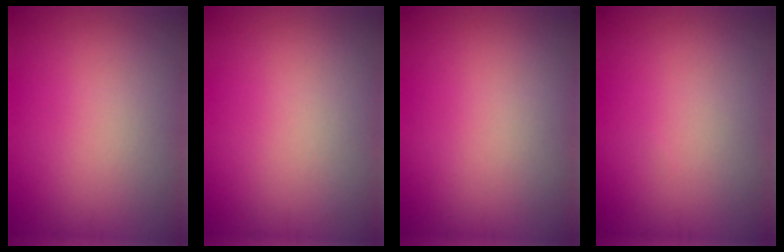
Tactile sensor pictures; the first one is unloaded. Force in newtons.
{"total": 0.0}
{"total": 0.0}
{"total": 0.0}